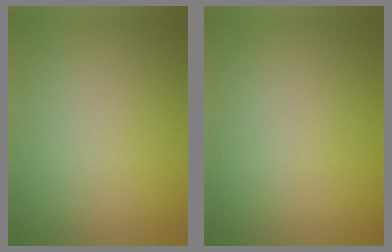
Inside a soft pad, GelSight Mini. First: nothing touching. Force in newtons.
{"total": 0.0}